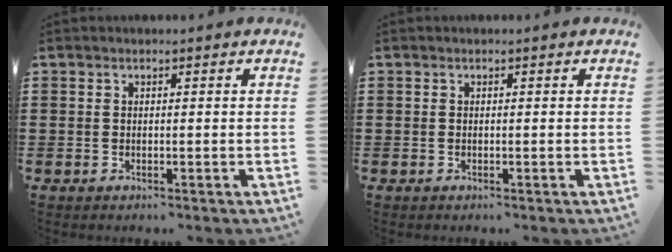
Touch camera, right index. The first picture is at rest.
{"total": 0.0}